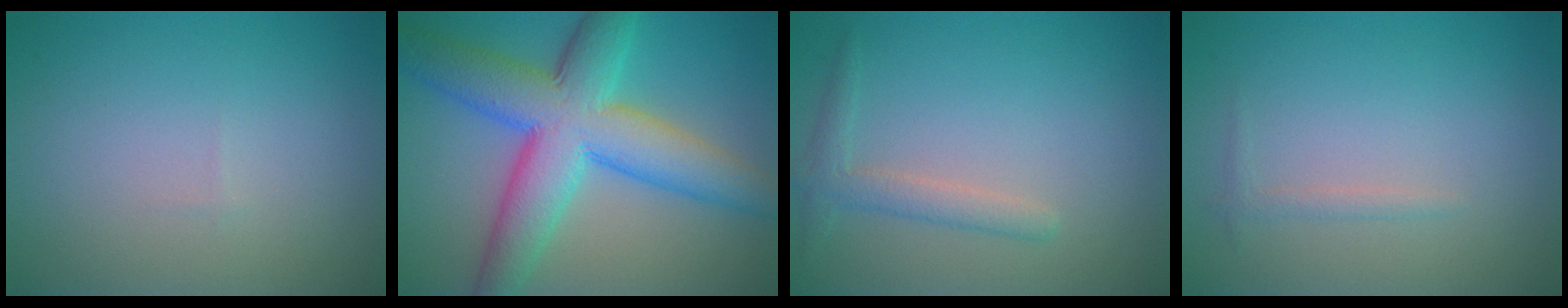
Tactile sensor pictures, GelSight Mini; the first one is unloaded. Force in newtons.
{"total": 10.5, "press": 10.5, "slide": 0.2}
{"total": 2.1, "press": 2.1, "slide": 0.0}
{"total": 0.9, "press": 0.9, "slide": 0.1}